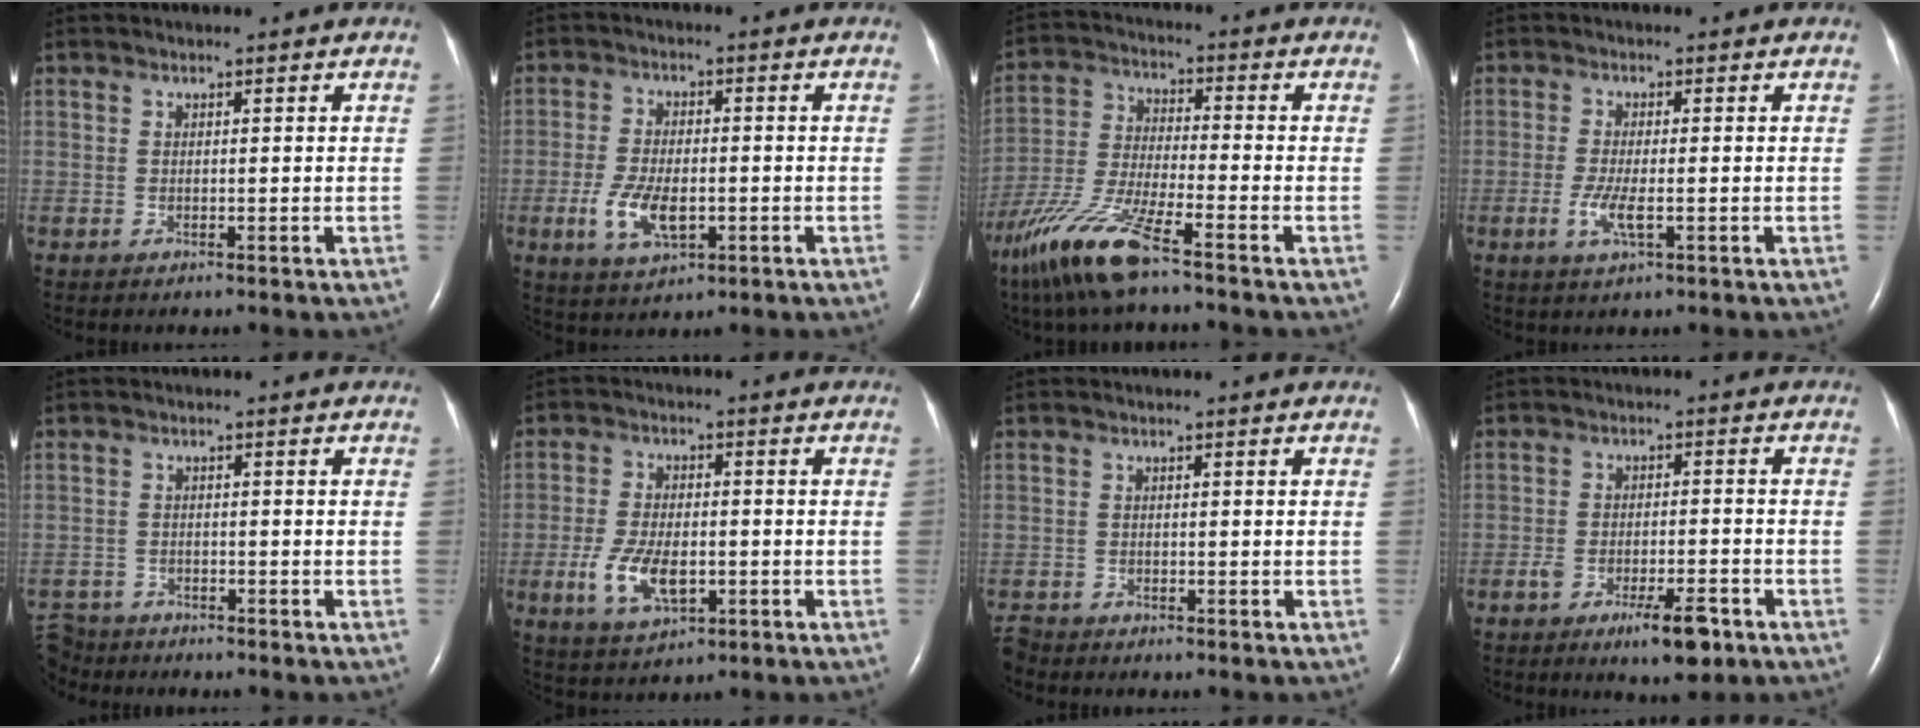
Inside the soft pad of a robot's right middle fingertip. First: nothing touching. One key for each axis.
{"total": 7.1, "fx": -2.1, "fy": 3.2, "fz": 6.0, "tx": -0.127, "ty": -0.005, "tz": -0.030}
{"total": 12.0, "fx": -8.3, "fy": 0.7, "fz": 8.7, "tx": -0.194, "ty": -0.033, "tz": -0.161}
{"total": 3.7, "fx": -1.1, "fy": 0.7, "fz": 3.4, "tx": -0.080, "ty": -0.007, "tz": -0.020}
{"total": 5.1, "fx": -4.8, "fy": 1.8, "fz": -0.2, "tx": 0.002, "ty": -0.007, "tz": -0.089}
{"total": 7.9, "fx": -2.3, "fy": 3.7, "fz": 6.5, "tx": -0.141, "ty": -0.004, "tz": -0.035}
{"total": 1.7, "fx": -1.7, "fy": 0.3, "fz": -0.1, "tx": 0.004, "ty": -0.008, "tz": -0.030}
{"total": 6.5, "fx": -3.9, "fy": 1.7, "fz": 4.9, "tx": -0.082, "ty": -0.004, "tz": -0.057}